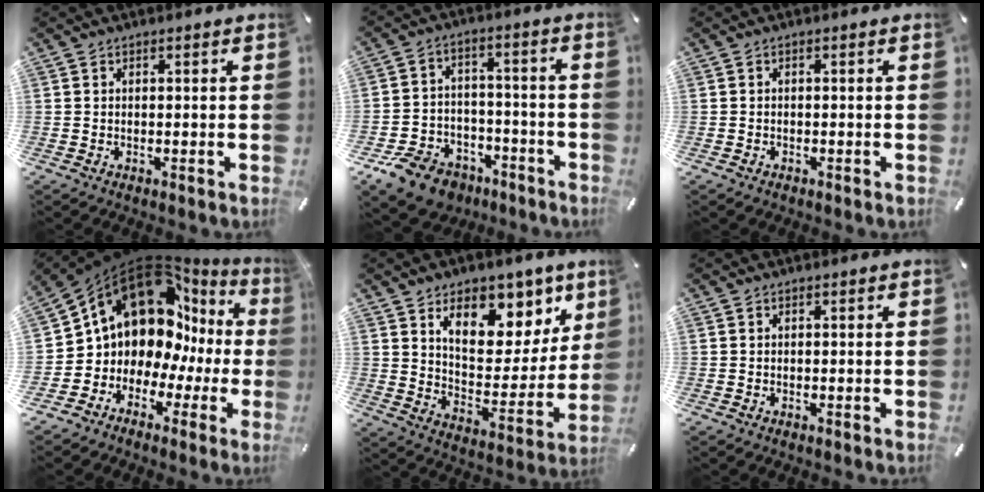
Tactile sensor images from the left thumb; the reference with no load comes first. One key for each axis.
{"total": 11.3, "fx": -7.6, "fy": 7.2, "fz": 4.0, "tx": -0.073, "ty": 0.062, "tz": -0.136}
{"total": 0.8, "fx": -0.5, "fy": 0.5, "fz": 0.4, "tx": -0.007, "ty": 0.001, "tz": -0.011}
{"total": 14.6, "fx": 7.0, "fy": 10.4, "fz": 7.4, "tx": -0.130, "ty": -0.073, "tz": 0.124}
{"total": 16.1, "fx": 10.5, "fy": 8.8, "fz": 8.4, "tx": -0.122, "ty": -0.070, "tz": 0.180}
{"total": 0.0}